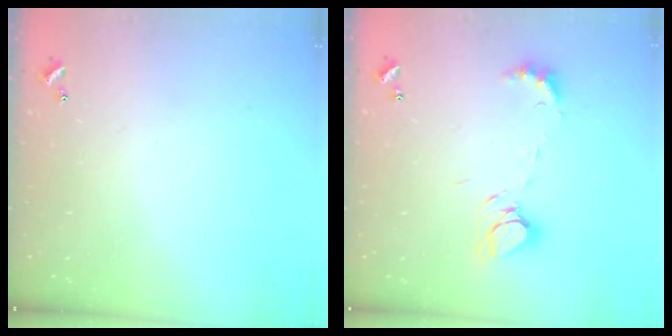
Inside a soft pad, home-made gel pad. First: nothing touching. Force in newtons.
{"total": 8.4, "press": 8.4, "slide": 1.0}